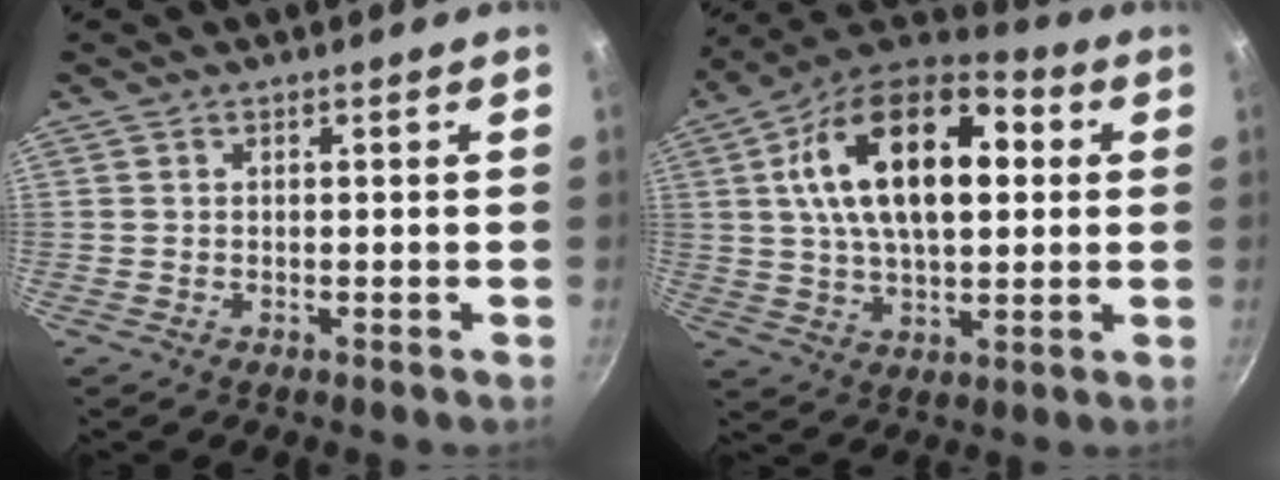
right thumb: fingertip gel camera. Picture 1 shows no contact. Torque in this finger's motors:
{"motor_torque": [-1.14, 2.30, 0.63, 0.02, 0.51]}